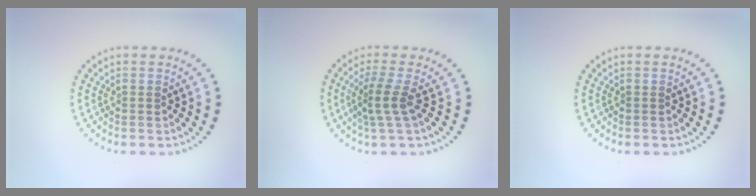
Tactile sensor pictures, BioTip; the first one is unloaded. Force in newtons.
{"total": 2.7, "press": 1.9, "slide": 1.9}
{"total": 0.0}